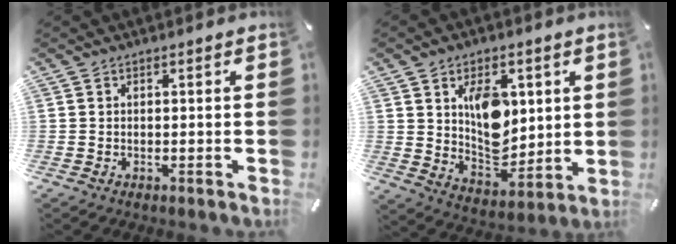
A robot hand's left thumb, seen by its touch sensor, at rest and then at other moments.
{"total": 11.7, "force": [3.6, 8.3, 7.5], "torque": [-0.116, -0.014, 0.070]}